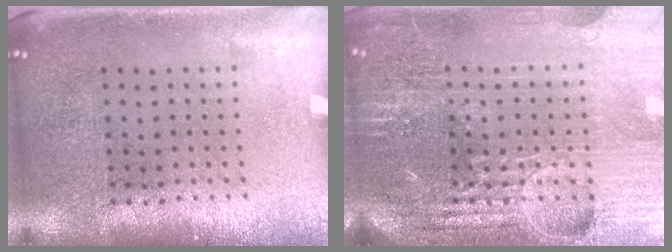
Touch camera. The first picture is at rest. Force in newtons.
{"total": 5.7, "press": 5.2, "slide": 2.3}